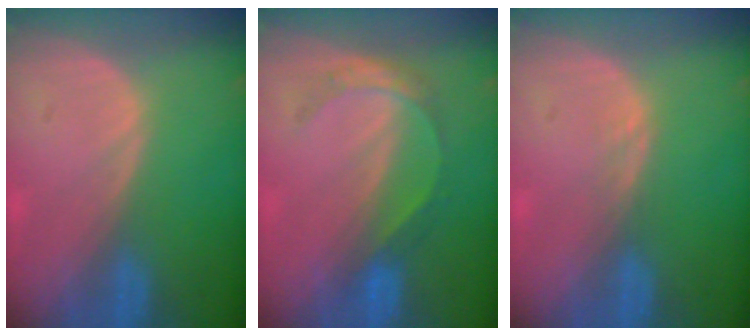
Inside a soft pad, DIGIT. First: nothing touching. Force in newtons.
{"total": 4.4, "press": 4.1, "slide": 1.4}
{"total": 0.7, "press": 0.7, "slide": 0.1}